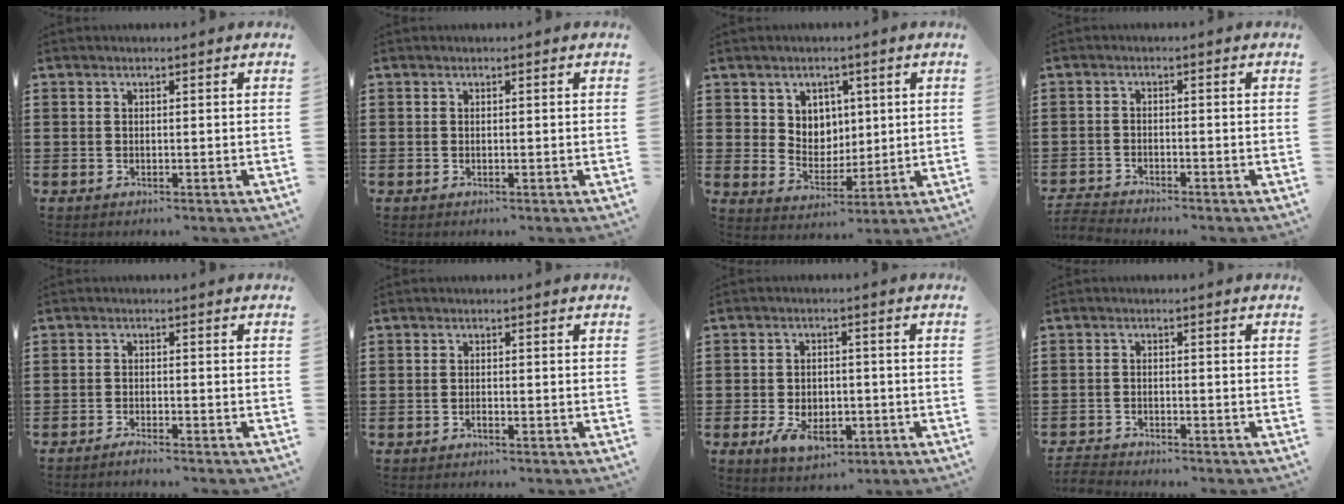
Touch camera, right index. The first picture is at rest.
{"total": 0.0}
{"total": 5.2, "force": [2.6, 4.4, 0.6], "torque": [-0.030, 0.001, 0.046]}
{"total": 2.4, "force": [-2.4, 0.1, -0.1], "torque": [-0.012, -0.004, -0.054]}
{"total": 1.4, "force": [-1.4, -0.1, 0.2], "torque": [-0.005, 0.001, -0.027]}
{"total": 0.5, "force": [-0.5, 0.0, 0.2], "torque": [-0.006, -0.002, -0.009]}
{"total": 5.6, "force": [-2.2, 3.4, 3.9], "torque": [-0.076, -0.001, -0.044]}
{"total": 1.9, "force": [-1.9, 0.2, -0.2], "torque": [-0.004, 0.002, -0.042]}